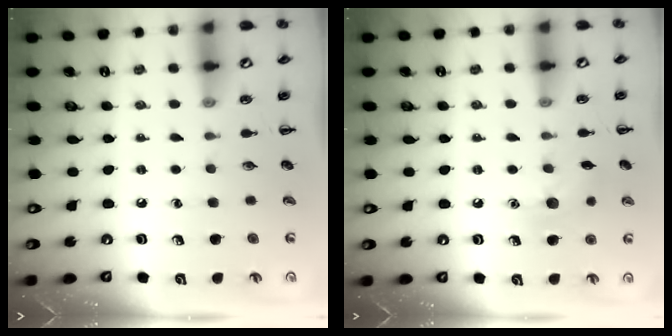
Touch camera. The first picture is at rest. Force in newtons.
{"total": 8.2, "press": 8.0, "slide": 1.9}